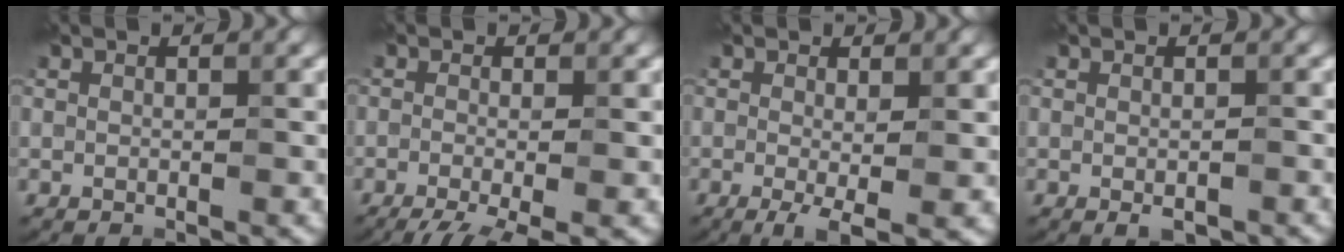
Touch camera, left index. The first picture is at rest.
{"total": 5.5, "force": [-3.0, 1.7, 4.3], "torque": [-0.059, -0.012, -0.048]}
{"total": 3.4, "force": [-0.7, 0.6, 3.3], "torque": [-0.056, -0.014, -0.011]}
{"total": 1.3, "force": [-0.6, 0.6, 1.0], "torque": [-0.014, -0.006, -0.006]}